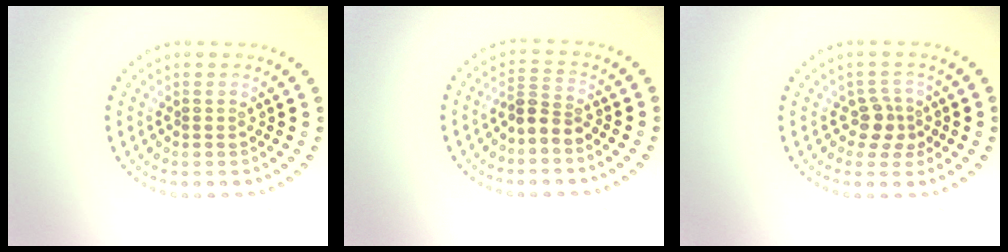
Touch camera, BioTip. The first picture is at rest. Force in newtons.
{"total": 2.3, "press": 1.8, "slide": 1.5}
{"total": 2.2, "press": 1.7, "slide": 1.3}